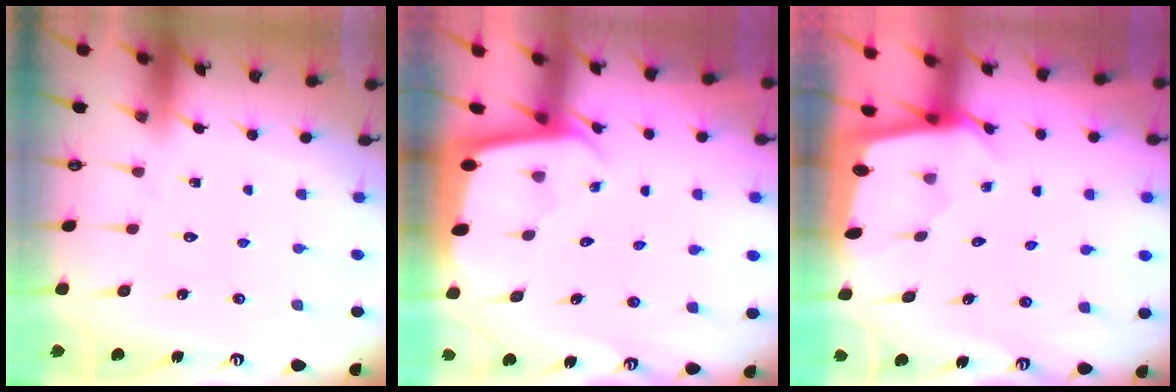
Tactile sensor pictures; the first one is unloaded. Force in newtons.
{"total": 1.9, "press": 1.9, "slide": 0.1}
{"total": 1.7, "press": 1.7, "slide": 0.2}